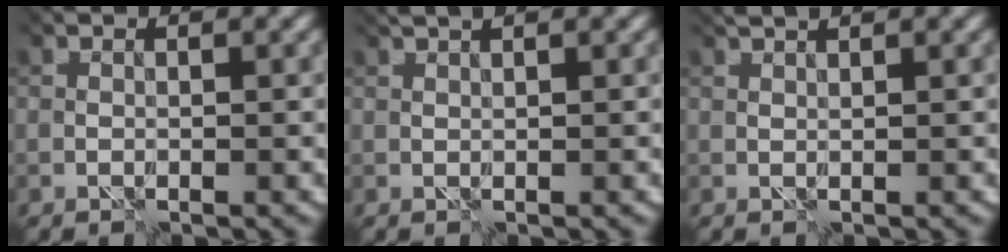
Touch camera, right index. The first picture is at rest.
{"total": 1.6, "force": [1.5, -0.5, 0.3], "torque": [-0.012, 0.002, 0.028]}
{"total": 2.1, "force": [2.0, -0.3, 0.5], "torque": [-0.015, 0.003, 0.032]}